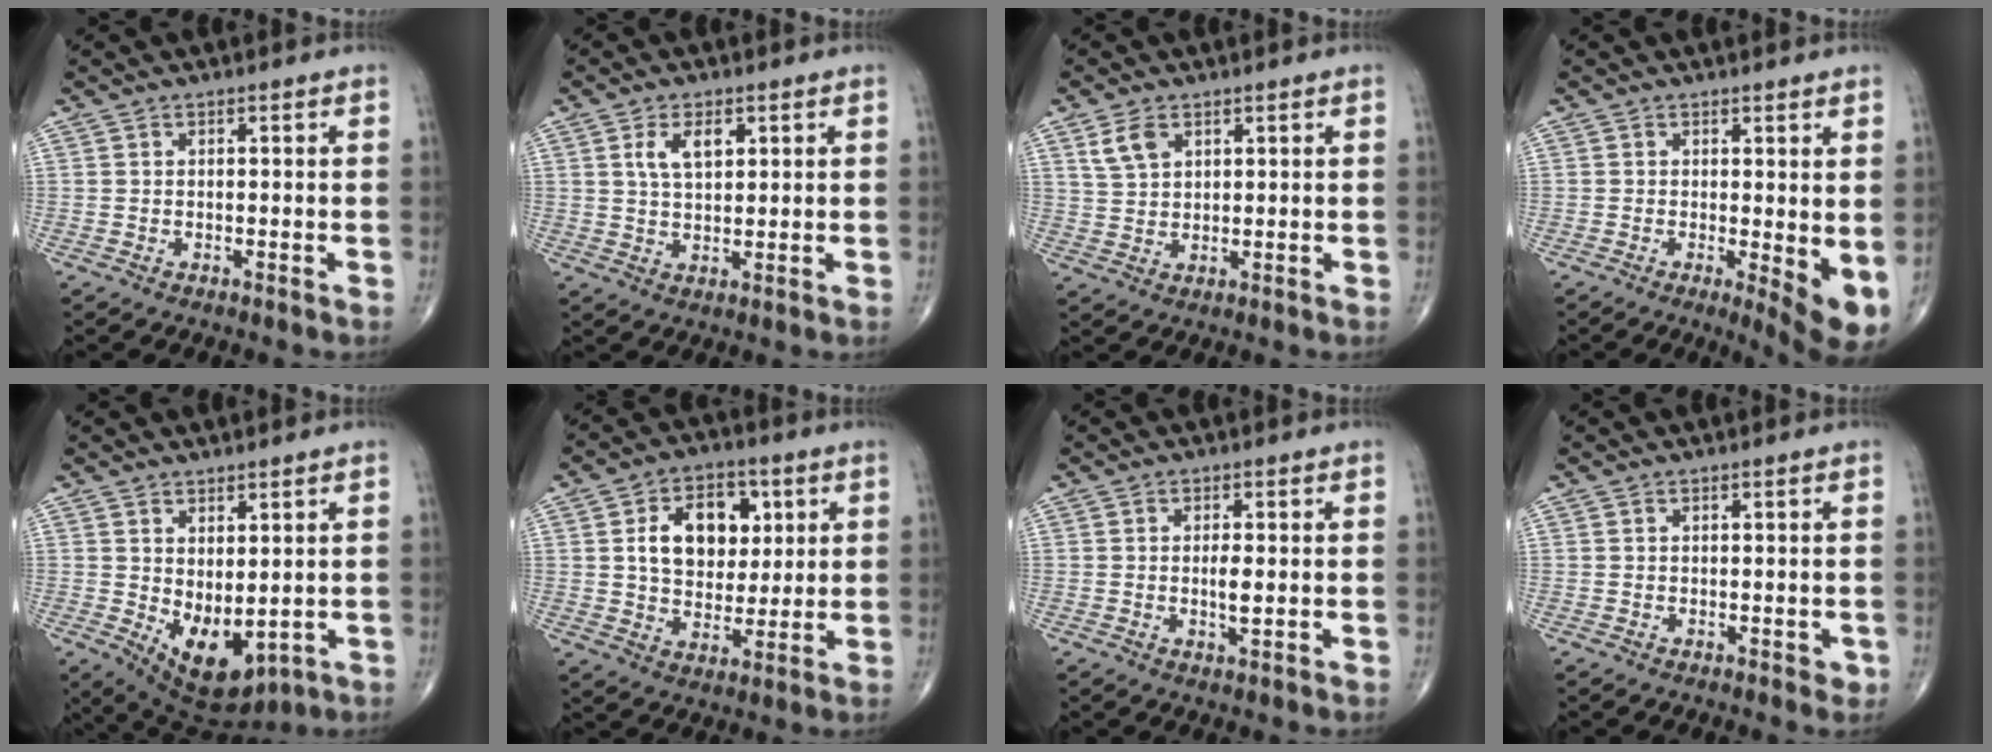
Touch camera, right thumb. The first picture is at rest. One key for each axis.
{"total": 5.5, "fx": 2.0, "fy": 3.0, "fz": 4.2, "tx": -0.069, "ty": -0.005, "tz": 0.040}
{"total": 4.7, "fx": 2.4, "fy": 2.9, "fz": 2.8, "tx": -0.049, "ty": -0.005, "tz": 0.054}
{"total": 6.6, "fx": -0.1, "fy": 2.1, "fz": 6.3, "tx": -0.083, "ty": -0.015, "tz": 0.001}
{"total": 9.9, "fx": -0.6, "fy": 5.3, "fz": 8.3, "tx": -0.116, "ty": -0.015, "tz": 0.018}
{"total": 13.5, "fx": 3.3, "fy": 9.3, "fz": 9.1, "tx": -0.102, "ty": -0.003, "tz": 0.057}
{"total": 3.0, "fx": 0.0, "fy": 0.9, "fz": 2.9, "tx": -0.054, "ty": -0.006, "tz": -0.002}
{"total": 1.3, "fx": -0.1, "fy": 0.9, "fz": 0.9, "tx": -0.004, "ty": 0.000, "tz": 0.000}